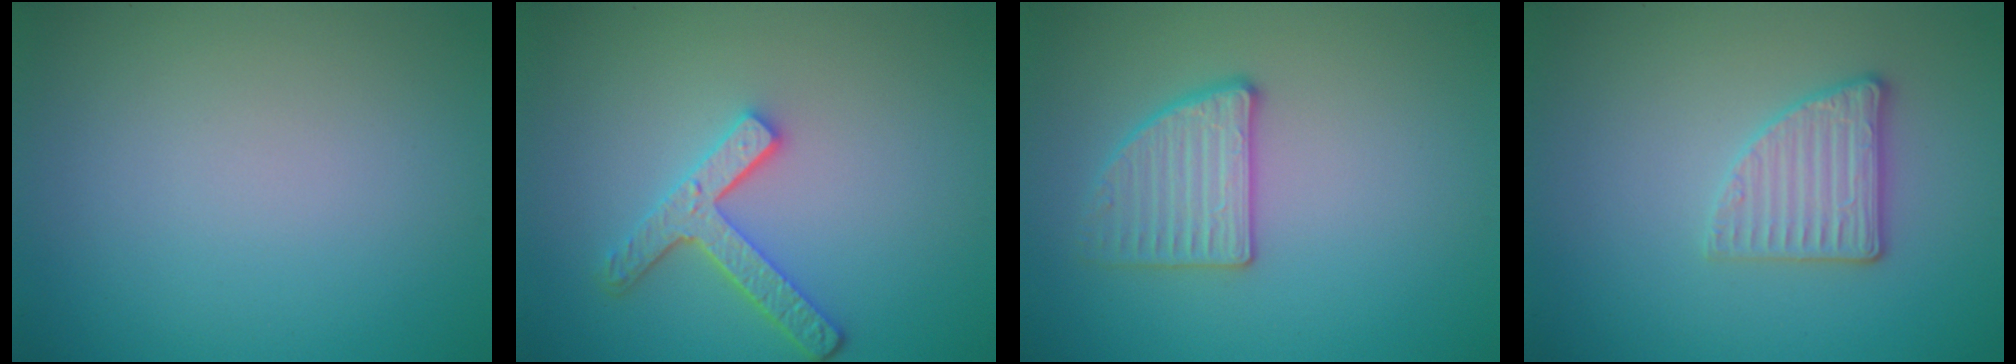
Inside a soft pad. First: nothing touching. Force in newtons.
{"total": 3.7, "press": 3.0, "slide": 2.2}
{"total": 2.8, "press": 2.8, "slide": 0.3}
{"total": 2.8, "press": 2.7, "slide": 0.8}